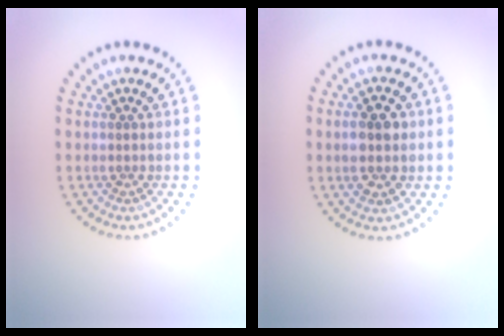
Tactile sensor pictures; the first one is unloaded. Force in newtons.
{"total": 3.7, "press": 3.7, "slide": 0.2}